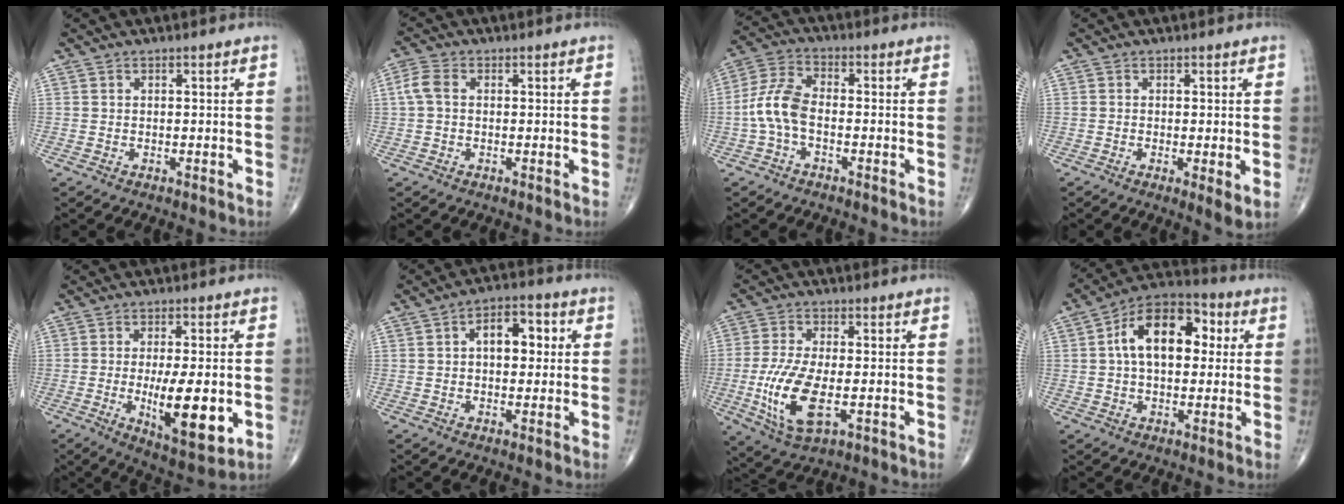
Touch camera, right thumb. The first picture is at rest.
{"total": 3.7, "force": [0.3, 2.5, 2.8], "torque": [-0.068, 0.011, -0.001]}
{"total": 7.9, "force": [-1.7, 4.1, 6.5], "torque": [-0.144, 0.027, -0.044]}
{"total": 3.2, "force": [-0.4, 0.7, 3.1], "torque": [-0.057, -0.015, -0.012]}
{"total": 13.5, "force": [-2.4, 4.4, 12.5], "torque": [-0.184, -0.021, -0.029]}
{"total": 8.1, "force": [1.4, 4.8, 6.4], "torque": [-0.071, 0.017, 0.016]}
{"total": 12.0, "force": [-2.7, 5.0, 10.6], "torque": [-0.224, -0.013, -0.044]}
{"total": 15.3, "force": [2.8, 9.1, 12.0], "torque": [-0.172, 0.027, 0.035]}